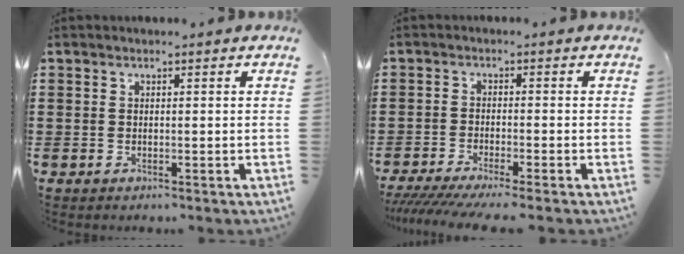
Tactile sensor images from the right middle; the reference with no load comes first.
{"total": 3.4, "force": [-2.8, -0.2, 1.8], "torque": [-0.036, -0.011, -0.056]}